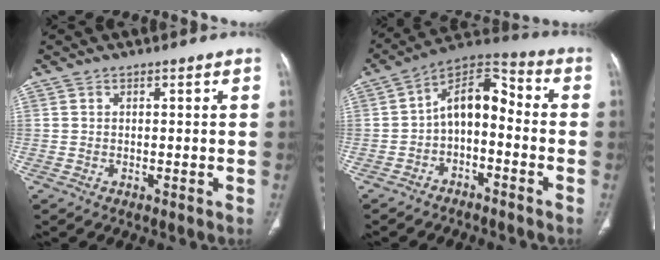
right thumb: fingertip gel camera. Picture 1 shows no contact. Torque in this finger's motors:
{"motor_torque": [1.44, 1.38, 0.86, -0.35, 0.05]}